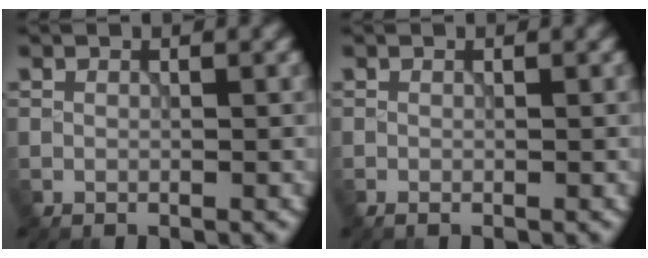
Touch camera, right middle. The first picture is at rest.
{"total": 0.0}